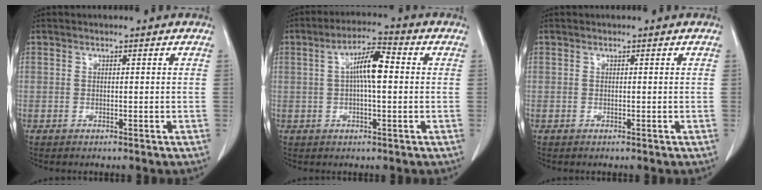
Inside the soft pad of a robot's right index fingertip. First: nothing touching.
{"total": 6.9, "force": [0.8, 1.4, 6.7], "torque": [-0.124, 0.018, 0.008]}
{"total": 0.0}